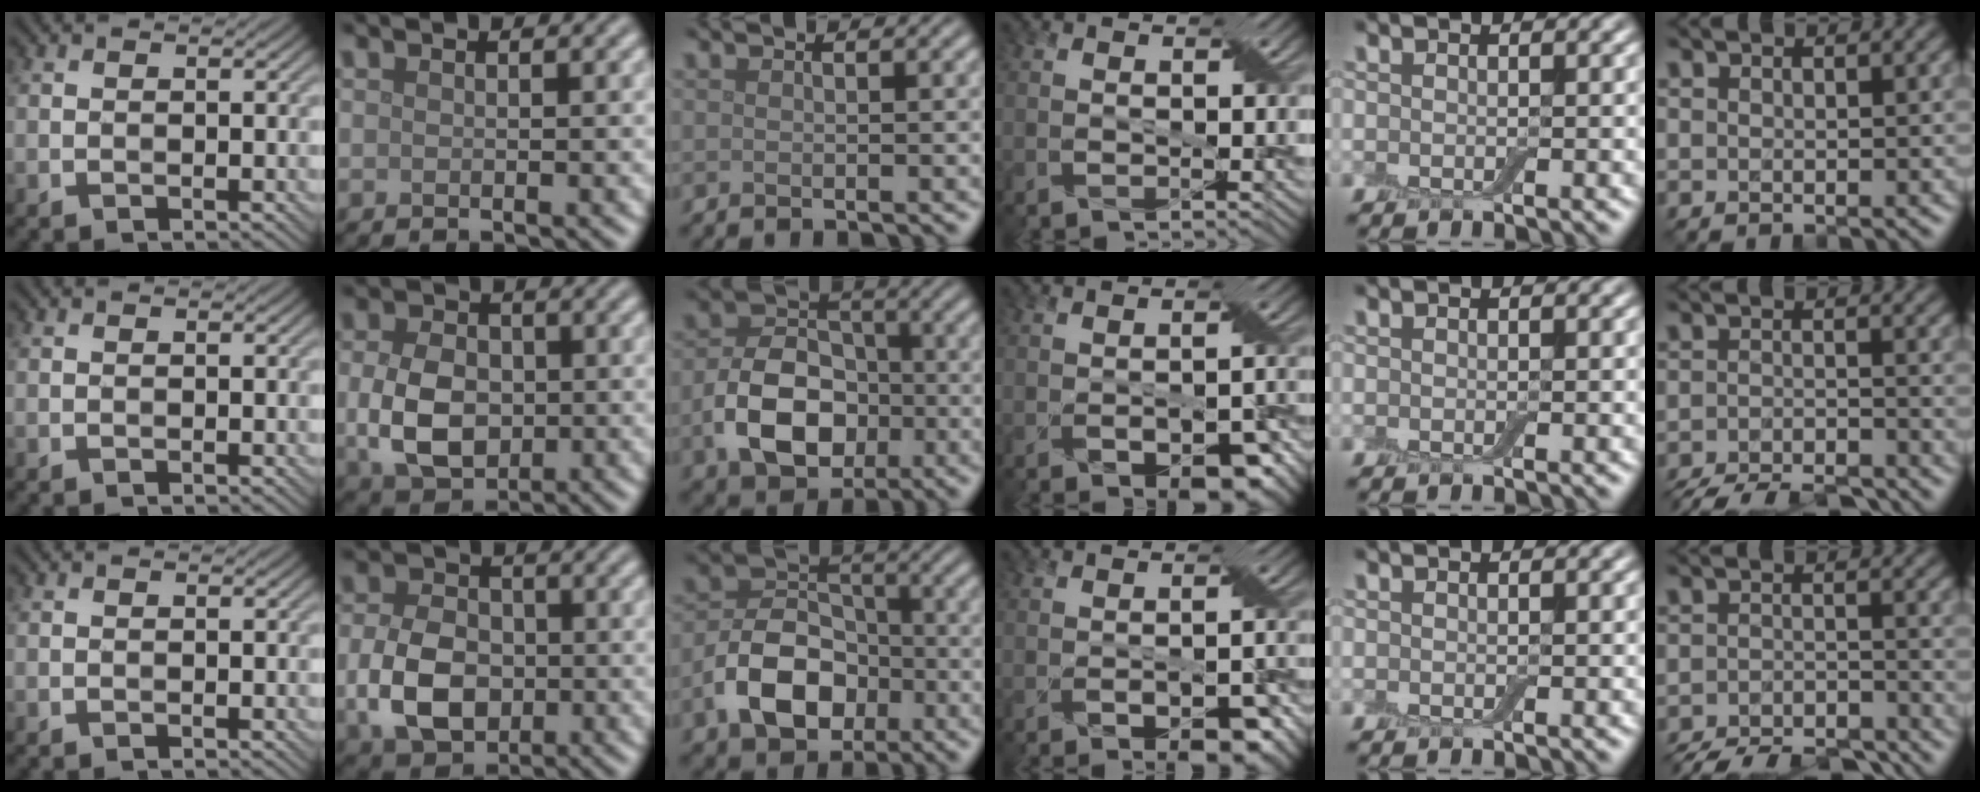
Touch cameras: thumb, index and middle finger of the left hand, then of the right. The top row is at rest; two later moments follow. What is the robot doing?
{"motion": "fold", "object": "apron"}